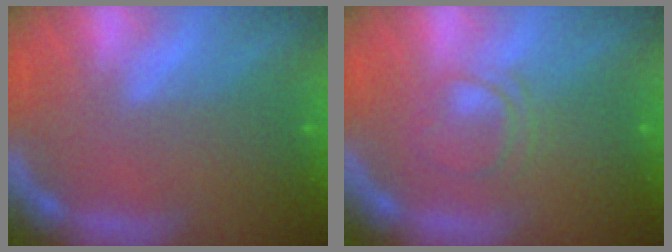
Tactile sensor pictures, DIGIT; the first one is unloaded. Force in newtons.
{"total": 3.0}